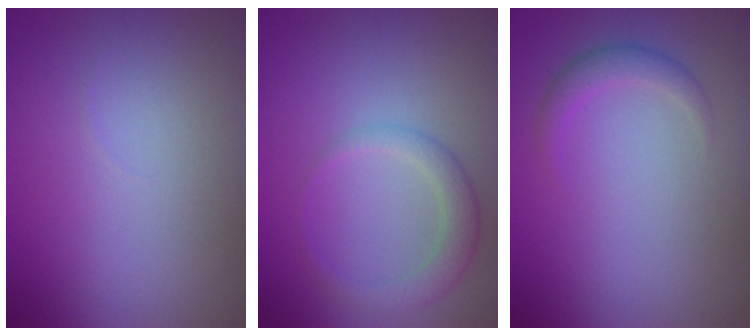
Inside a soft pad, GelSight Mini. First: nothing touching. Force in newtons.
{"total": 2.8, "press": 2.8, "slide": 0.2}
{"total": 1.8, "press": 1.8, "slide": 0.1}